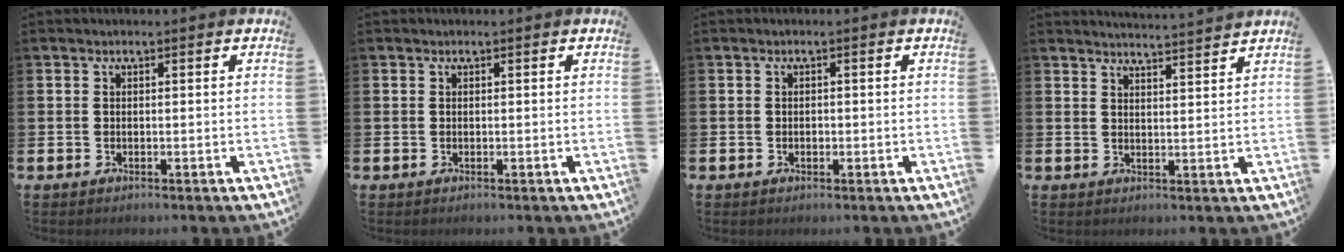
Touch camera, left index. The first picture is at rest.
{"total": 0.0}
{"total": 0.6, "force": [-0.1, 0.6, 0.3], "torque": [-0.006, 0.005, -0.002]}
{"total": 3.8, "force": [3.7, -0.6, 0.1], "torque": [-0.010, -0.027, 0.066]}